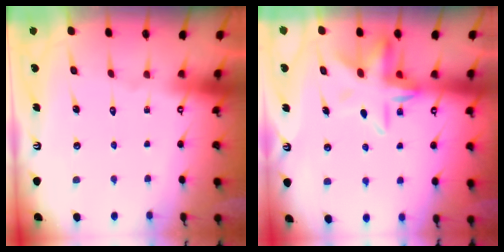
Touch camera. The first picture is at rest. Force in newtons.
{"total": 9.9, "press": 9.7, "slide": 1.6}